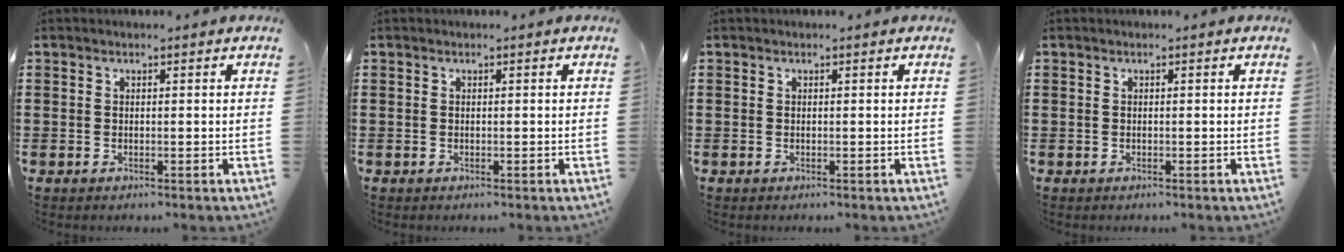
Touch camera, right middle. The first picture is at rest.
{"total": 0.0}
{"total": 0.0}
{"total": 0.0}